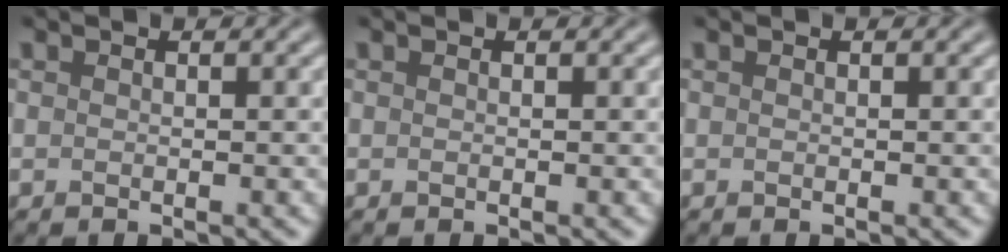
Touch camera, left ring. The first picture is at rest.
{"total": 0.0}
{"total": 0.0}